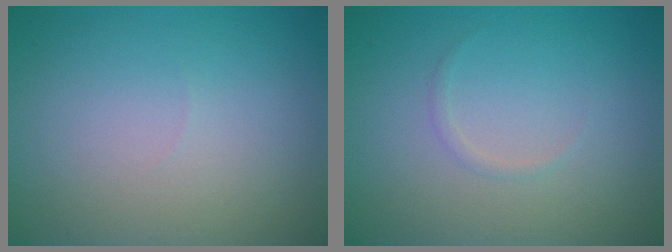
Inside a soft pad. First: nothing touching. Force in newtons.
{"total": 0.5, "press": 0.5, "slide": 0.0}